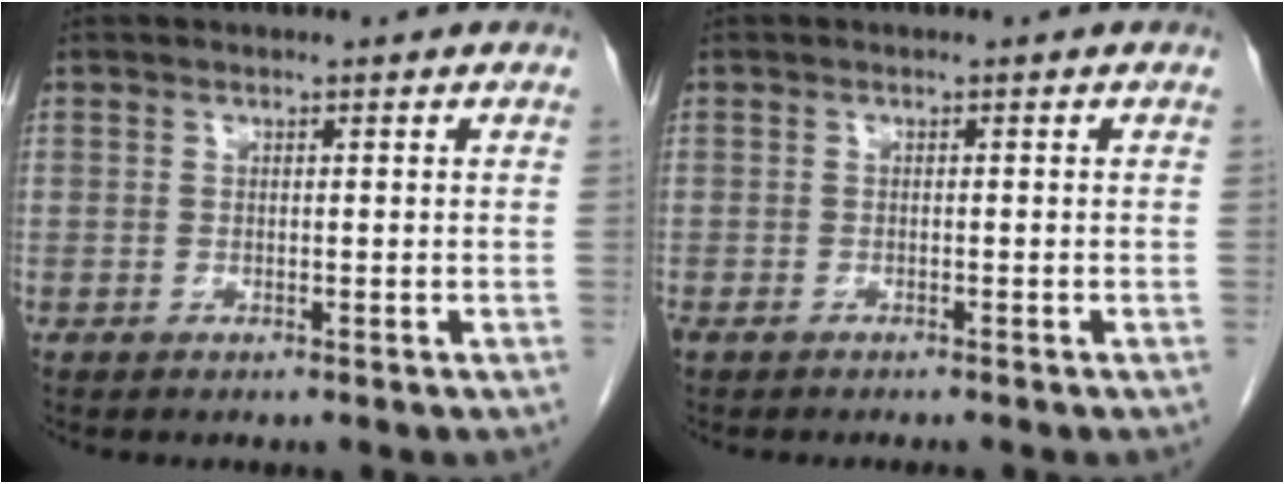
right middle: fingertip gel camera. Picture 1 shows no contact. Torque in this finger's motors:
{"motor_torque": [0.24, -0.13, 0.00, 0.01]}